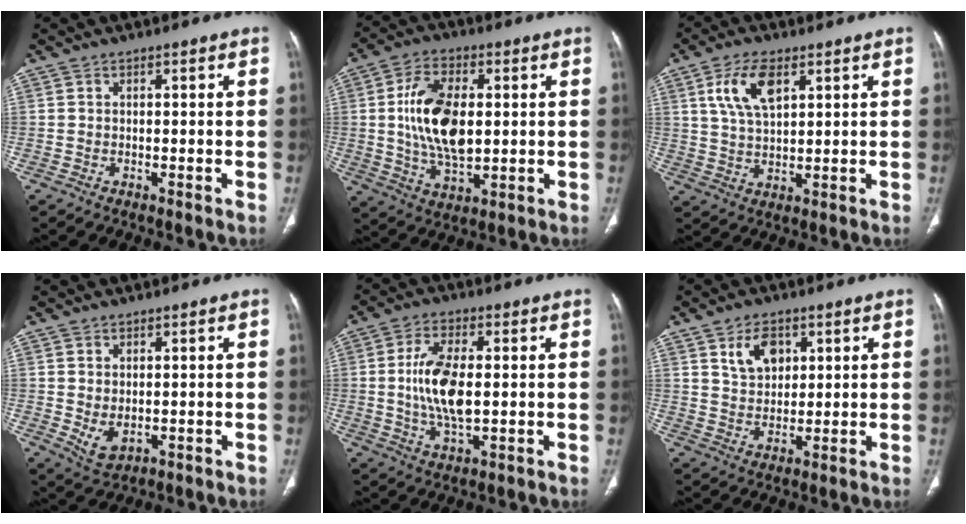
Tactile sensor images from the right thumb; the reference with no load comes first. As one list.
[{"total": 14.4, "force": [1.3, 7.9, 12.0], "torque": [-0.214, -0.004, 0.027]}, {"total": 8.7, "force": [3.7, 4.3, 6.7], "torque": [-0.125, -0.011, 0.075]}, {"total": 3.9, "force": [-0.2, 2.5, 3.0], "torque": [-0.053, -0.007, 0.013]}, {"total": 10.7, "force": [0.2, 4.9, 9.5], "torque": [-0.189, -0.005, 0.007]}, {"total": 6.9, "force": [3.2, 4.5, 4.1], "torque": [-0.052, -0.018, 0.063]}]